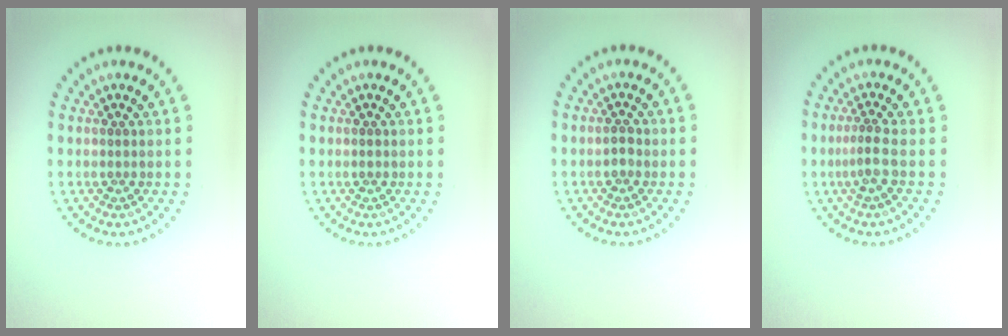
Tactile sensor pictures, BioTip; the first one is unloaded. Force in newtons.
{"total": 0.6, "press": 0.6, "slide": 0.1}
{"total": 1.0, "press": 1.0, "slide": 0.1}
{"total": 1.8, "press": 1.1, "slide": 1.4}